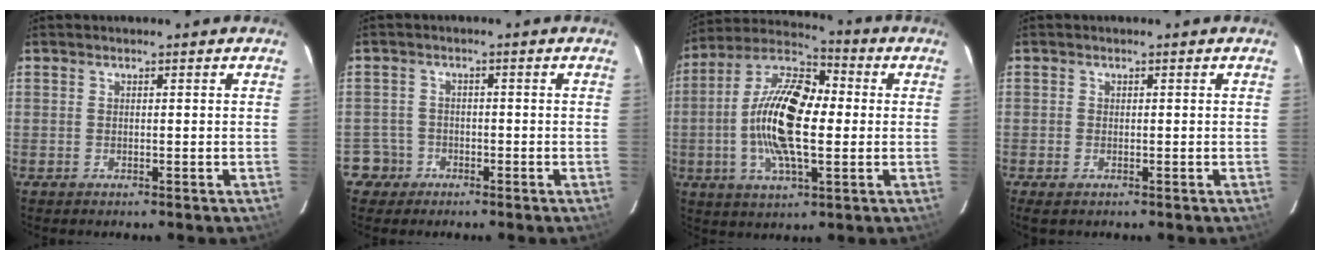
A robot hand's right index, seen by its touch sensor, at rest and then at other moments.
{"total": 4.1, "force": [-1.9, 3.5, -0.5], "torque": [0.010, 0.027, -0.035]}
{"total": 17.2, "force": [-0.5, 7.0, 15.7], "torque": [-0.303, 0.011, -0.023]}
{"total": 1.6, "force": [-0.9, 0.9, 0.9], "torque": [-0.019, -0.005, -0.016]}